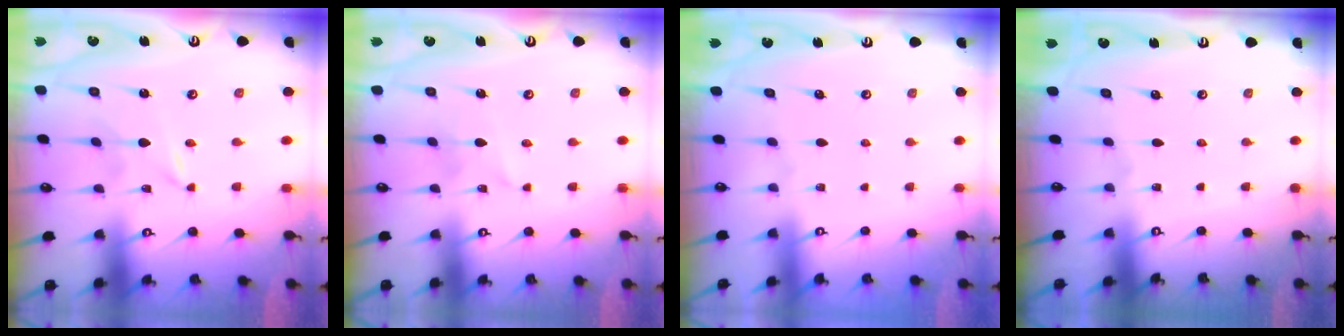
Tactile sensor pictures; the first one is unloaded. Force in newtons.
{"total": 1.9, "press": 1.9, "slide": 0.2}
{"total": 0.0}
{"total": 0.0}